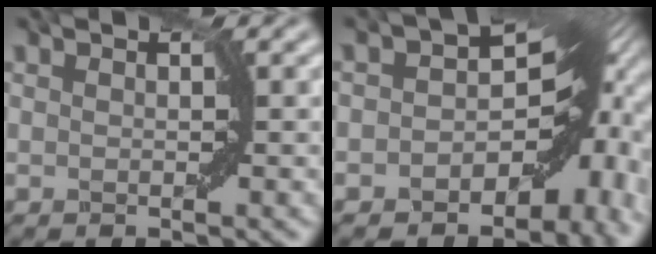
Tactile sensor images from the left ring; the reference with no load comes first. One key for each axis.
{"total": 11.4, "fx": -2.9, "fy": 7.3, "fz": 8.2, "tx": -0.053, "ty": -0.011, "tz": -0.053}